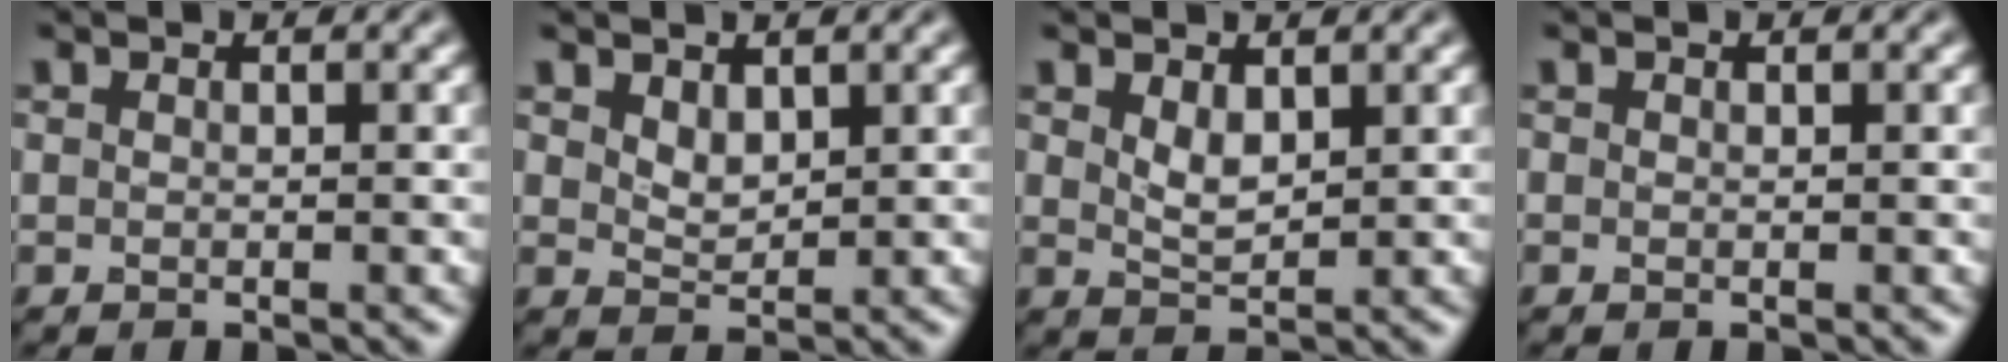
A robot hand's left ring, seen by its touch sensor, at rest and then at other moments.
{"total": 1.8, "force": [1.0, 1.0, 1.1], "torque": [-0.023, -0.004, 0.026]}
{"total": 1.9, "force": [1.0, 0.9, 1.4], "torque": [-0.030, -0.003, 0.024]}
{"total": 0.0}